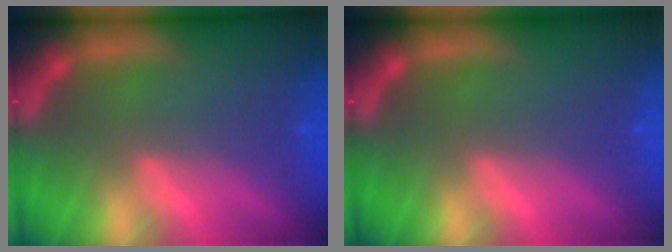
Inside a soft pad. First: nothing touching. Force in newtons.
{"total": 0.0}